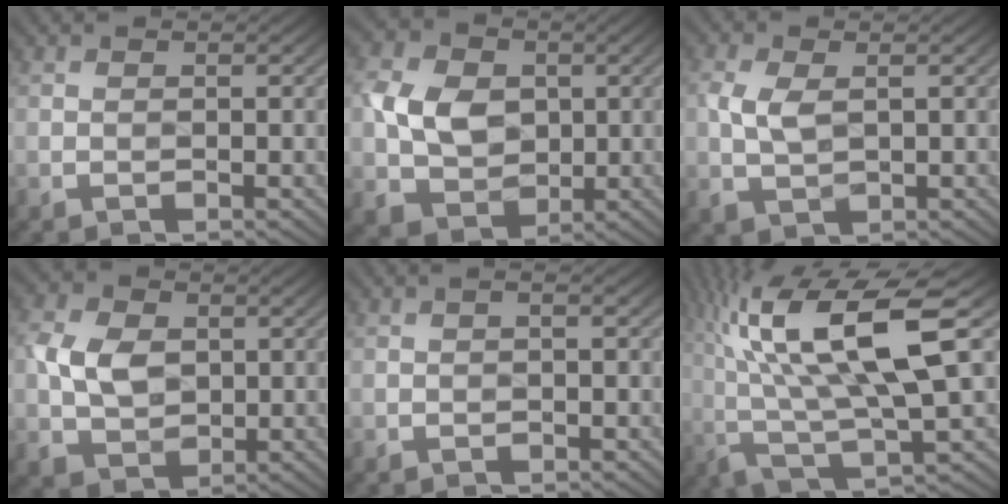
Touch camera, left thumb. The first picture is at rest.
{"total": 8.0, "force": [0.4, 6.4, 4.8], "torque": [-0.113, 0.002, 0.002]}
{"total": 4.2, "force": [0.5, 2.5, 3.4], "torque": [-0.088, 0.001, 0.014]}
{"total": 6.8, "force": [0.5, 5.0, 4.6], "torque": [-0.108, 0.002, 0.006]}
{"total": 0.6, "force": [-0.1, 0.1, 0.6], "torque": [-0.009, 0.001, -0.003]}
{"total": 16.4, "force": [3.5, 5.2, 15.1], "torque": [-0.307, 0.012, 0.062]}